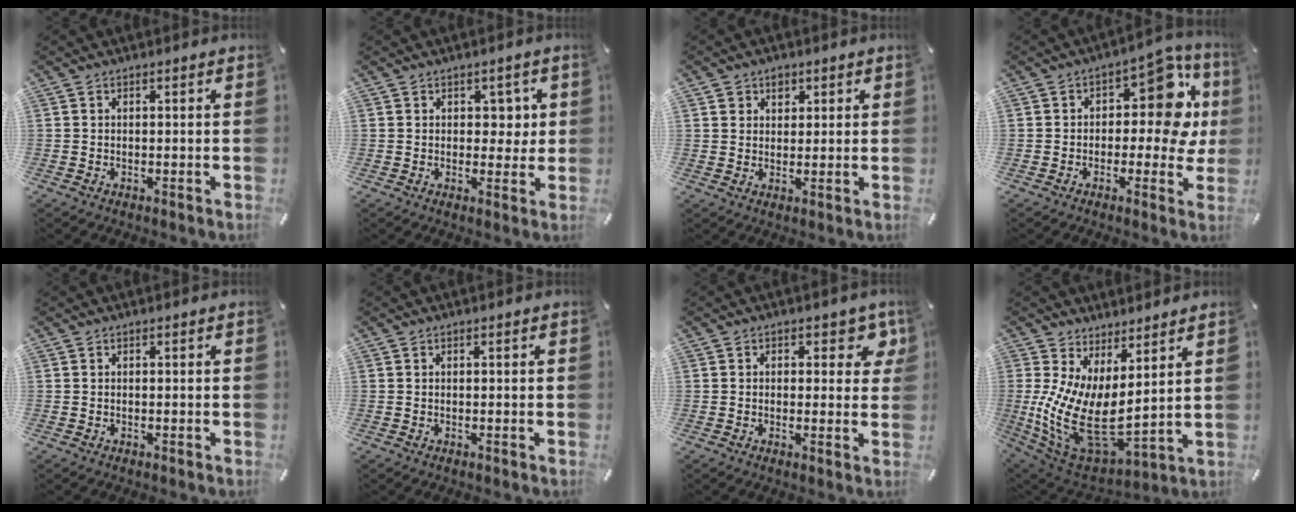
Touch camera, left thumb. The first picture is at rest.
{"total": 4.2, "force": [1.3, 3.3, 2.1], "torque": [-0.009, -0.008, 0.014]}
{"total": 3.3, "force": [1.6, 2.9, 0.5], "torque": [0.006, -0.004, 0.024]}
{"total": 12.6, "force": [2.8, 7.1, 10.1], "torque": [-0.117, -0.023, 0.044]}
{"total": 0.0}
{"total": 0.0}
{"total": 5.2, "force": [2.2, 3.3, 3.4], "torque": [-0.017, -0.009, 0.029]}
{"total": 13.5, "force": [0.7, 7.0, 11.6], "torque": [-0.252, -0.046, 0.022]}